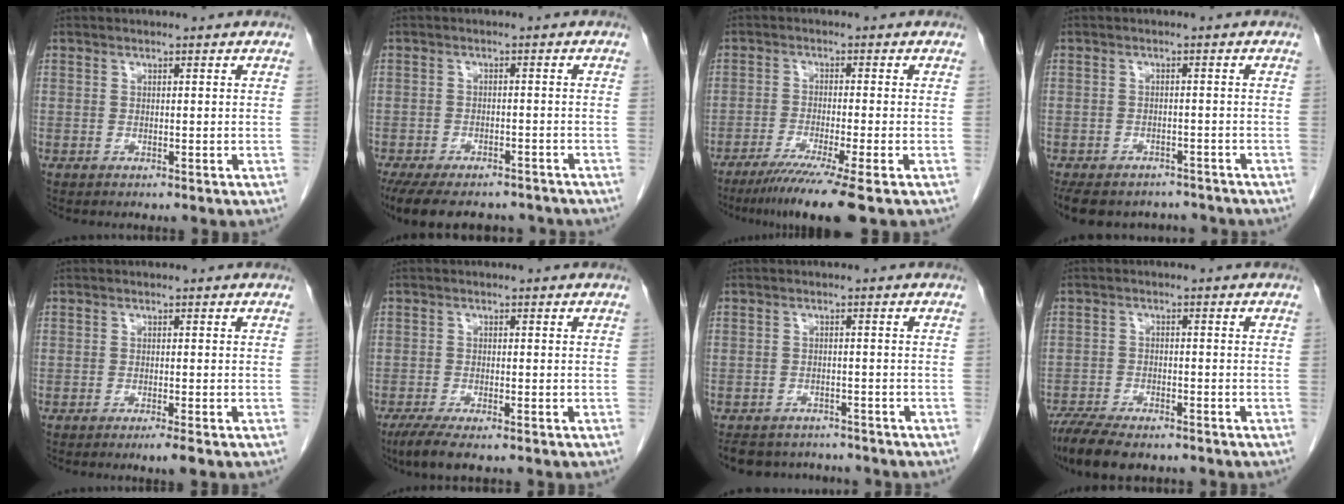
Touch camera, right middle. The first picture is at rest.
{"total": 15.1, "force": [-12.4, 5.8, 6.4], "torque": [-0.149, -0.009, -0.165]}
{"total": 8.9, "force": [-6.3, -1.4, 6.1], "torque": [-0.094, -0.028, -0.102]}
{"total": 12.4, "force": [-10.2, 5.7, 3.8], "torque": [-0.087, 0.004, -0.127]}
{"total": 1.8, "force": [-1.2, -0.2, 1.4], "torque": [-0.022, -0.005, -0.019]}
{"total": 4.7, "force": [-3.3, 0.8, 3.2], "torque": [-0.058, -0.013, -0.056]}
{"total": 6.5, "force": [-6.1, 2.2, 1.1], "torque": [-0.016, 0.003, -0.084]}
{"total": 9.4, "force": [-7.5, 2.9, 4.8], "torque": [-0.080, -0.015, -0.123]}